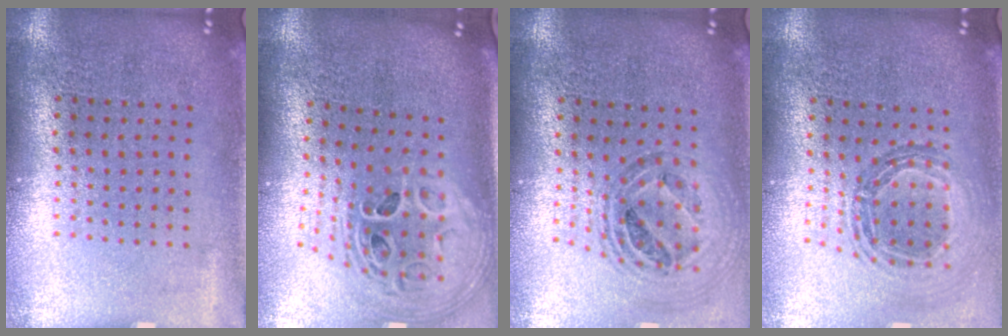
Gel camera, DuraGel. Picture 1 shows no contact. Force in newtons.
{"total": 2.9, "press": 2.1, "slide": 2.1}
{"total": 1.0, "press": 1.0, "slide": 0.1}
{"total": 0.9, "press": 0.9, "slide": 0.1}